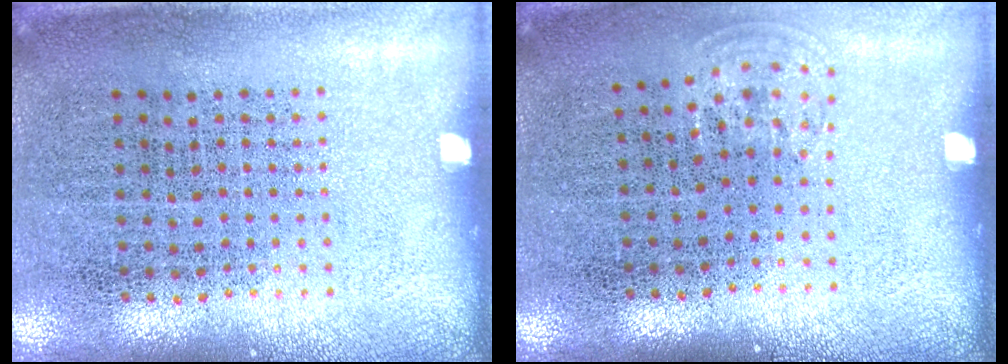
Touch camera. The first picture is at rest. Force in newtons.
{"total": 0.8, "press": 0.6, "slide": 0.5}